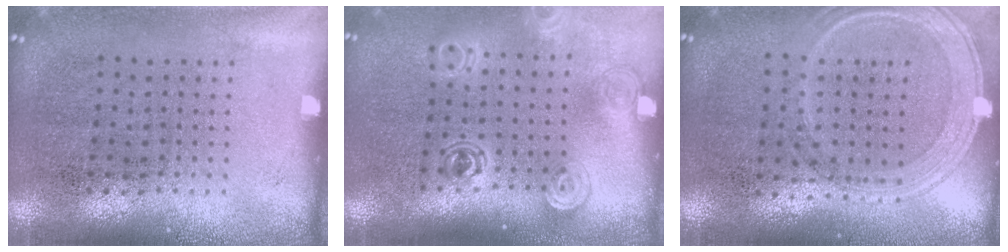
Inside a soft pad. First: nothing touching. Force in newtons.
{"total": 1.4, "press": 1.2, "slide": 0.8}
{"total": 1.3, "press": 1.2, "slide": 0.3}